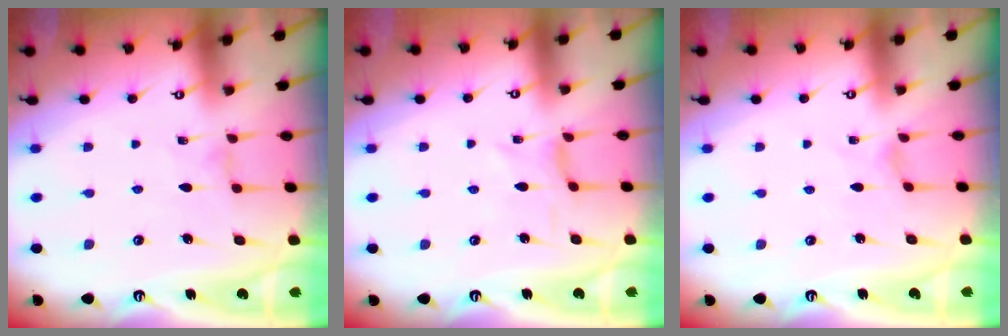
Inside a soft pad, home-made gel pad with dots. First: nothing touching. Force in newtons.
{"total": 0.0}
{"total": 0.0}